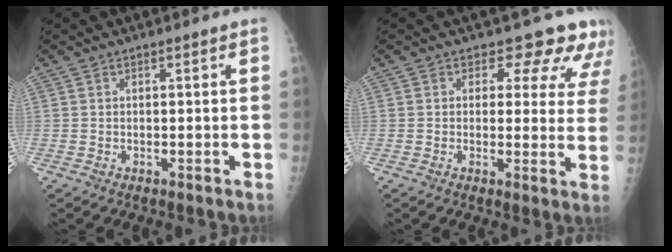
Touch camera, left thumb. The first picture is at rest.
{"total": 9.8, "force": [8.0, 5.1, 2.6], "torque": [0.025, -0.036, 0.062]}